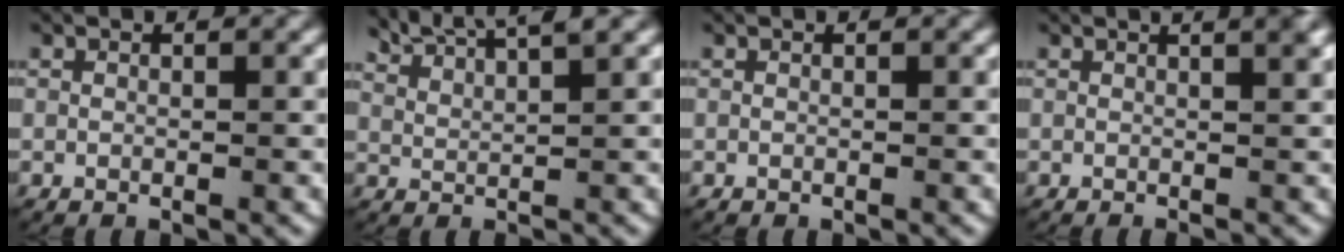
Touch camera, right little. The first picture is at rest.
{"total": 4.9, "force": [4.4, 0.9, 2.2], "torque": [-0.031, 0.011, 0.076]}
{"total": 0.0}
{"total": 2.6, "force": [0.6, 0.5, 2.5], "torque": [-0.024, 0.009, 0.006]}